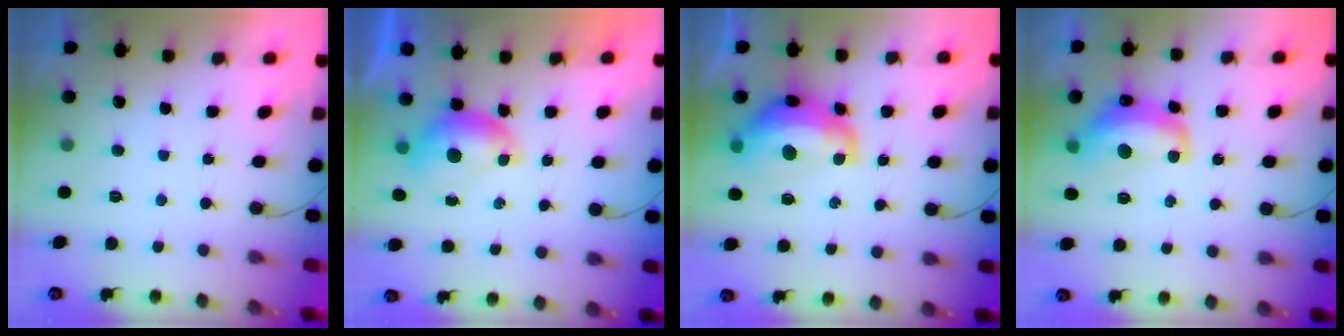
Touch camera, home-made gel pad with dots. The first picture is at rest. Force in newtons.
{"total": 6.1, "press": 6.1, "slide": 0.6}
{"total": 15.3, "press": 15.2, "slide": 1.3}
{"total": 13.9, "press": 13.9, "slide": 0.9}